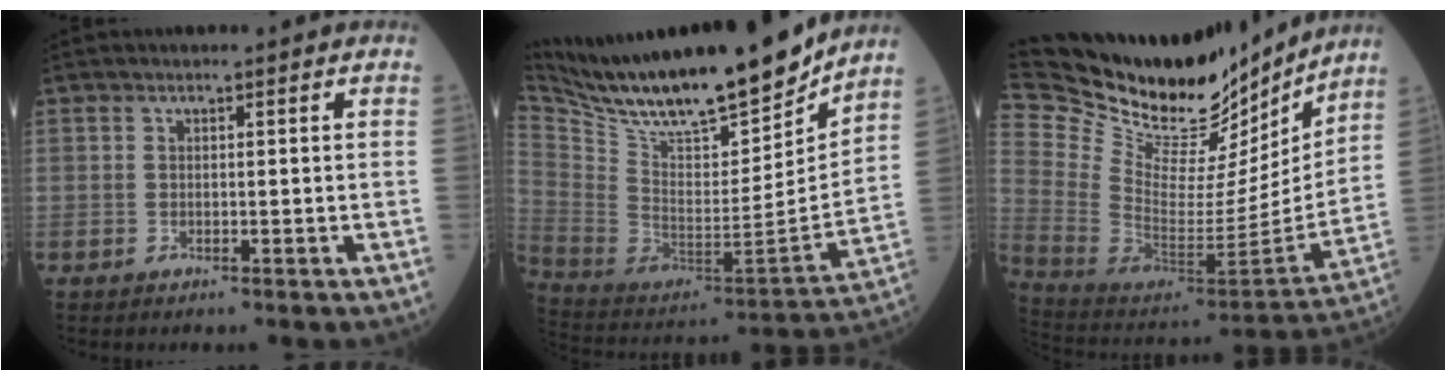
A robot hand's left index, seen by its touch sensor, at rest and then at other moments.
{"total": 26.1, "force": [22.2, 4.4, 12.8], "torque": [-0.239, -0.030, 0.364]}
{"total": 30.2, "force": [26.1, 7.9, 13.0], "torque": [-0.249, -0.040, 0.408]}